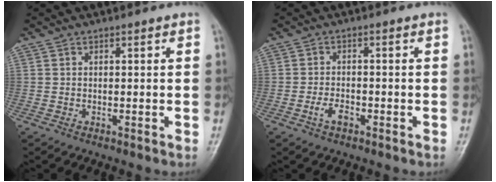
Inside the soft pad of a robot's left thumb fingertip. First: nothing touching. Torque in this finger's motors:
{"motor_torque": [-0.19, 0.31, 0.30, 0.16, 0.10]}